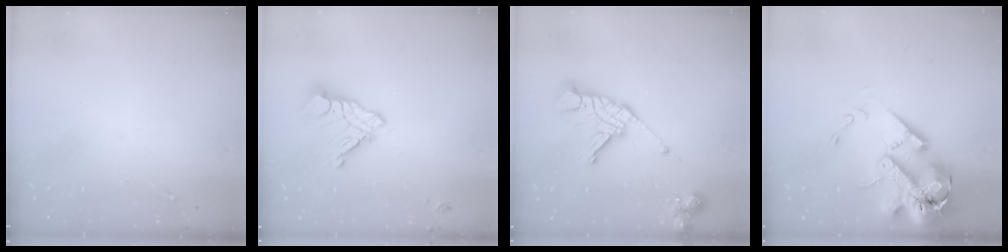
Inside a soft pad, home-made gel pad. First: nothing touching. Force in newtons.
{"total": 12.6, "press": 12.5, "slide": 1.1}
{"total": 16.3, "press": 16.2, "slide": 1.8}
{"total": 20.8, "press": 20.5, "slide": 3.5}